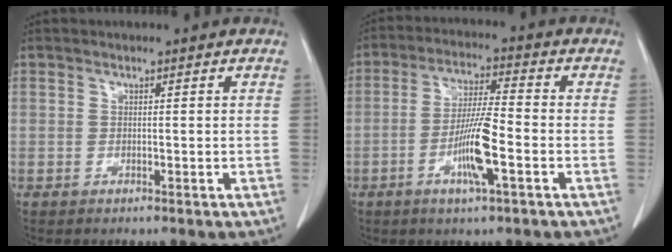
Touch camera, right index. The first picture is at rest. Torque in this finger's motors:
{"motor_torque": [0.14, 0.28, 0.11, 0.07]}